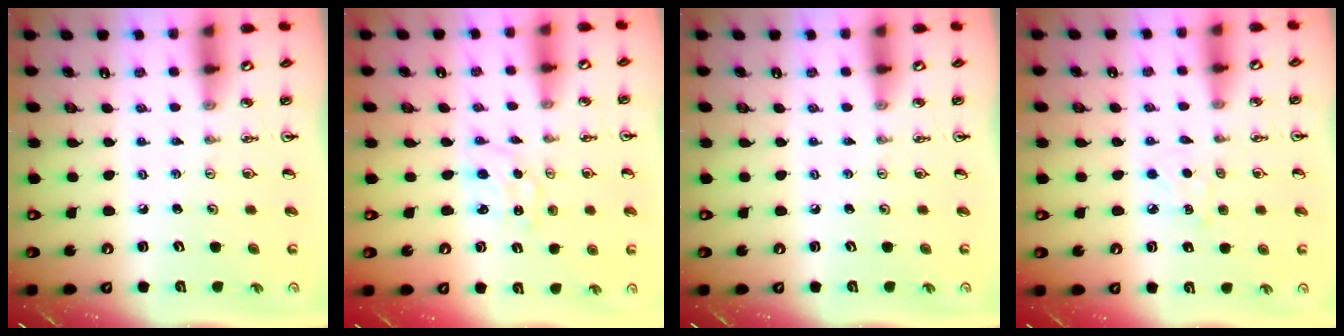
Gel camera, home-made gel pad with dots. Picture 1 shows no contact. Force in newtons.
{"total": 0.7, "press": 0.6, "slide": 0.3}
{"total": 0.0}
{"total": 4.7, "press": 4.7, "slide": 0.6}